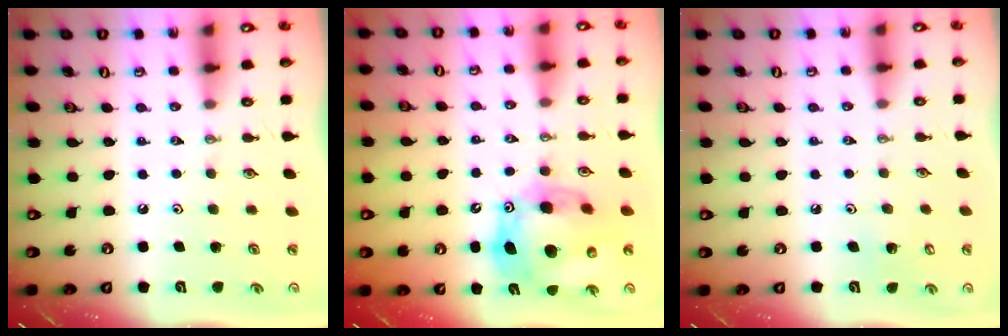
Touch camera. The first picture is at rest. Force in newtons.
{"total": 17.3, "press": 17.1, "slide": 2.9}
{"total": 2.9, "press": 2.9, "slide": 0.3}